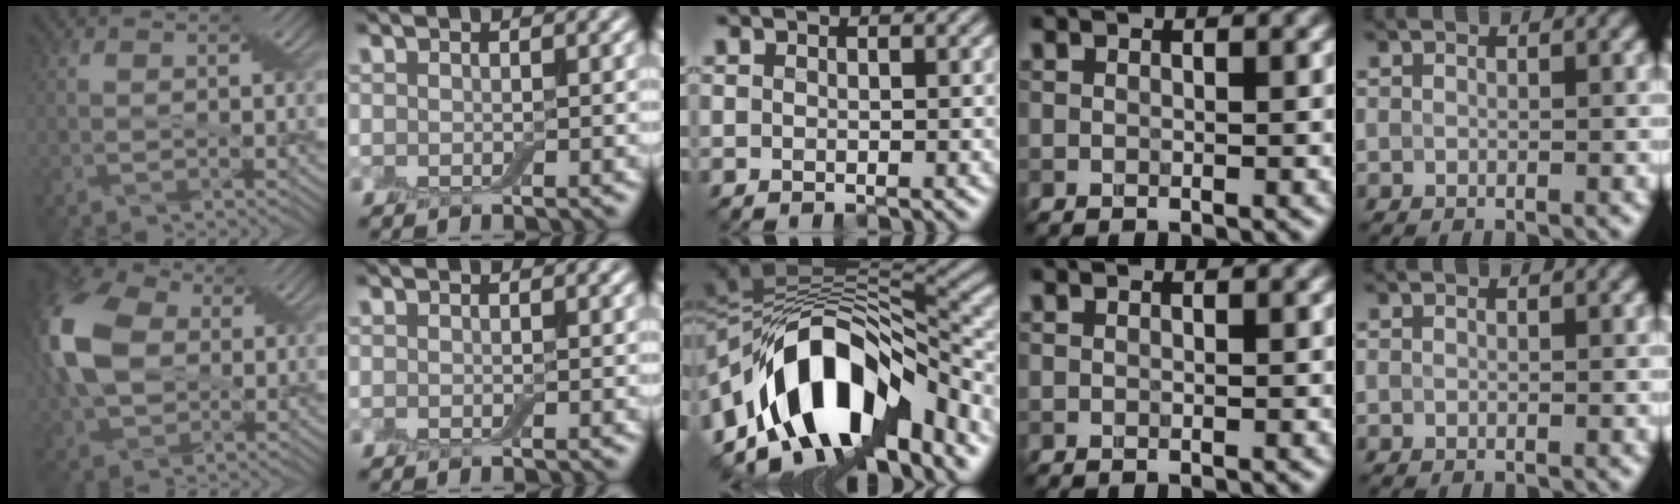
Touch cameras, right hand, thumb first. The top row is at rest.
{"thumb": {"total": 14.1, "force": [1.1, 9.7, 10.2], "torque": [-0.273, 0.010, 0.009]}, "middle": {"total": 12.2, "force": [-5.9, 6.3, 8.6], "torque": [-0.128, 0.011, -0.105]}}